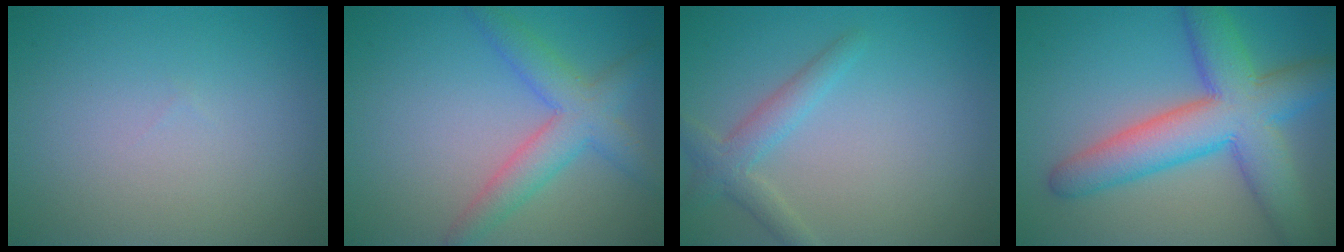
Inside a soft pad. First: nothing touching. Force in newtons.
{"total": 3.5, "press": 3.5, "slide": 0.2}
{"total": 2.5, "press": 2.5, "slide": 0.1}
{"total": 9.1, "press": 9.1, "slide": 0.4}